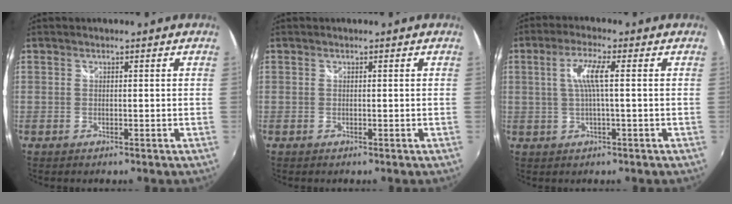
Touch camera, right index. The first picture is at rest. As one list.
[{"total": 0.0}, {"total": 5.3, "force": [0.6, 0.3, 5.2], "torque": [-0.104, 0.003, 0.015]}]